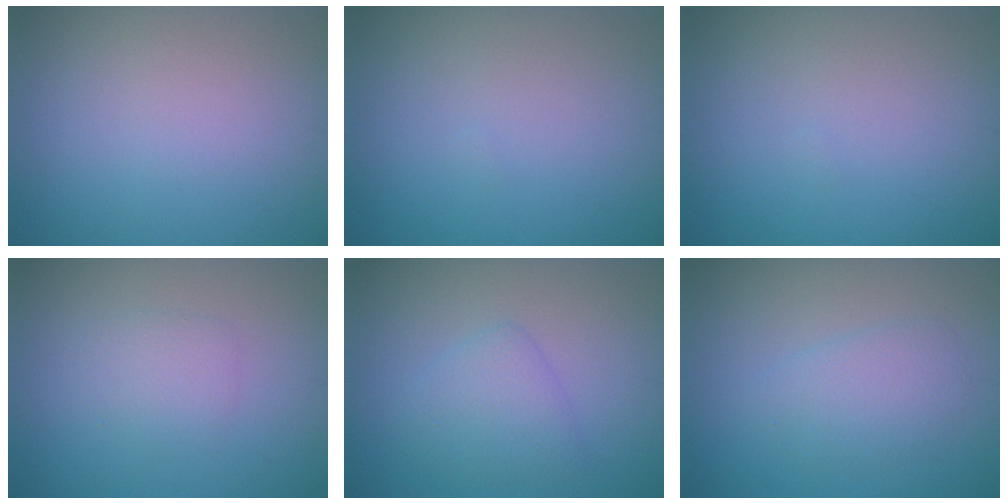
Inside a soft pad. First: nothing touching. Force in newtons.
{"total": 0.0}
{"total": 0.0}
{"total": 1.6, "press": 1.6, "slide": 0.1}
{"total": 2.5, "press": 2.5, "slide": 0.1}
{"total": 2.3, "press": 2.3, "slide": 0.2}